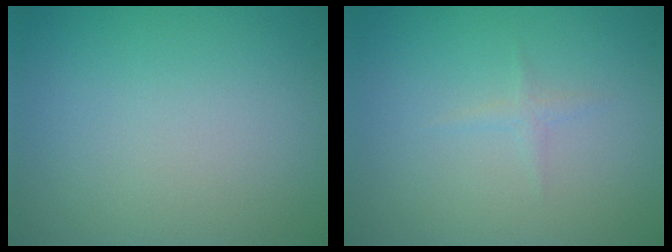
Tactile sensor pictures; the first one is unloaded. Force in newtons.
{"total": 0.8, "press": 0.8, "slide": 0.1}